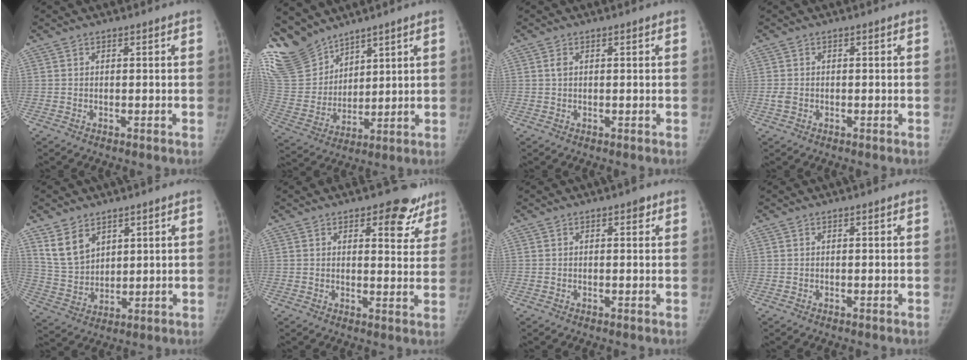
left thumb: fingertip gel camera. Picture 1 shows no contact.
{"total": 15.8, "force": [13.2, 7.5, 4.3], "torque": [-0.081, -0.057, 0.284]}
{"total": 1.3, "force": [0.4, 0.7, 0.9], "torque": [-0.018, 0.002, 0.009]}
{"total": 1.6, "force": [-0.4, 1.2, 0.9], "torque": [-0.020, 0.000, -0.010]}
{"total": 7.9, "force": [4.8, 5.1, 3.7], "torque": [-0.054, -0.024, 0.109]}
{"total": 8.3, "force": [5.6, 4.1, 4.4], "torque": [-0.011, -0.031, 0.064]}
{"total": 1.2, "force": [0.6, 0.7, 0.8], "torque": [-0.004, -0.001, 0.005]}
{"total": 0.0}